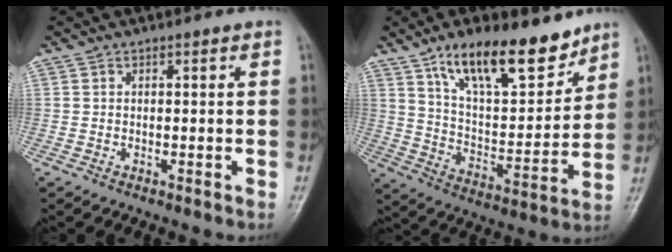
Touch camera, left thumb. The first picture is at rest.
{"total": 17.9, "force": [12.2, 6.9, 11.2], "torque": [-0.138, -0.072, 0.215]}